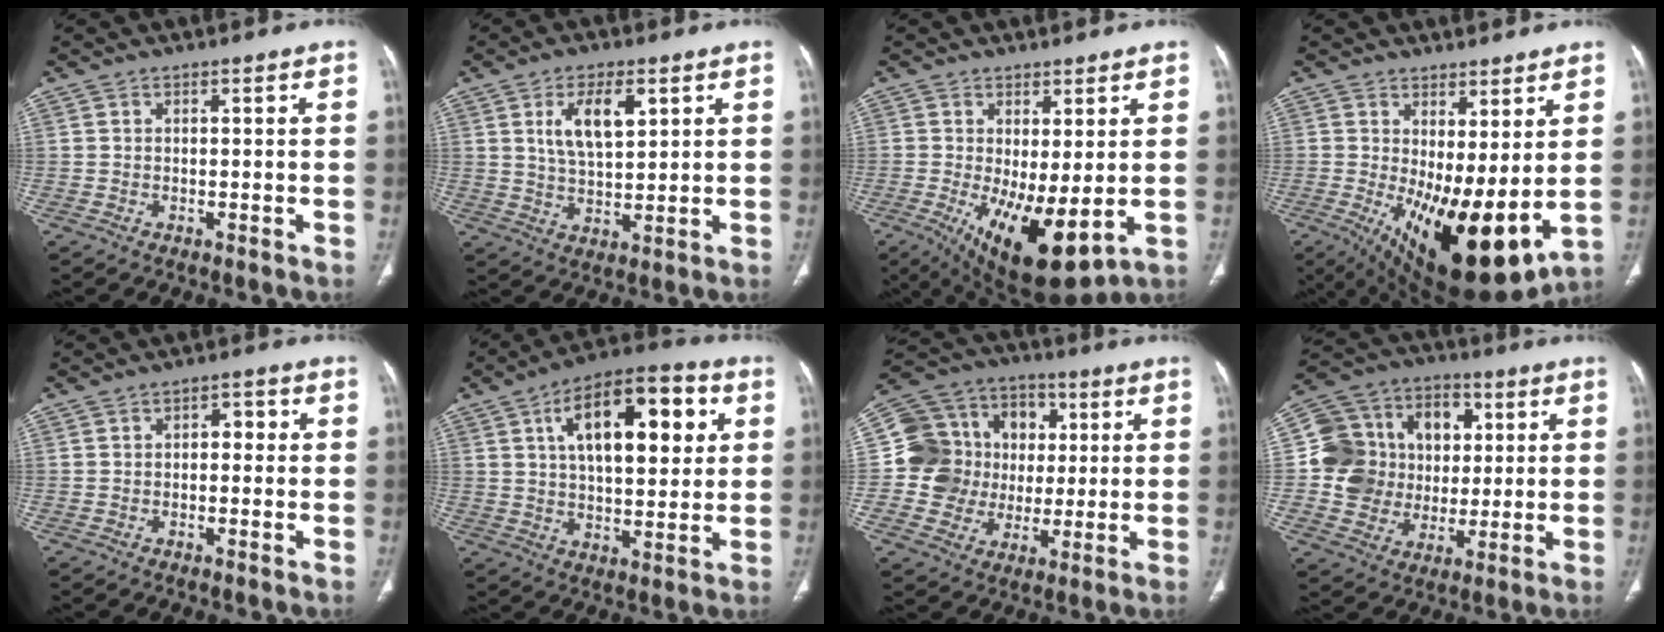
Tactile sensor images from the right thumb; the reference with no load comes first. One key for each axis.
{"total": 9.0, "fx": 3.4, "fy": 4.2, "fz": 7.3, "tx": -0.118, "ty": -0.014, "tz": 0.066}
{"total": 13.0, "fx": -2.0, "fy": 4.9, "fz": 11.8, "tx": -0.197, "ty": -0.026, "tz": -0.011}
{"total": 17.0, "fx": 0.0, "fy": 6.4, "fz": 15.8, "tx": -0.264, "ty": -0.037, "tz": 0.024}
{"total": 3.0, "fx": 0.2, "fy": 1.9, "fz": 2.3, "tx": -0.020, "ty": 0.011, "tz": -0.003}
{"total": 19.6, "fx": 6.0, "fy": 9.1, "fz": 16.2, "tx": -0.216, "ty": 0.004, "tz": 0.088}
{"total": 17.0, "fx": 1.1, "fy": 15.4, "fz": 7.0, "tx": -0.088, "ty": 0.034, "tz": 0.026}
{"total": 17.6, "fx": 1.9, "fy": 15.4, "fz": 8.3, "tx": -0.112, "ty": 0.029, "tz": 0.042}